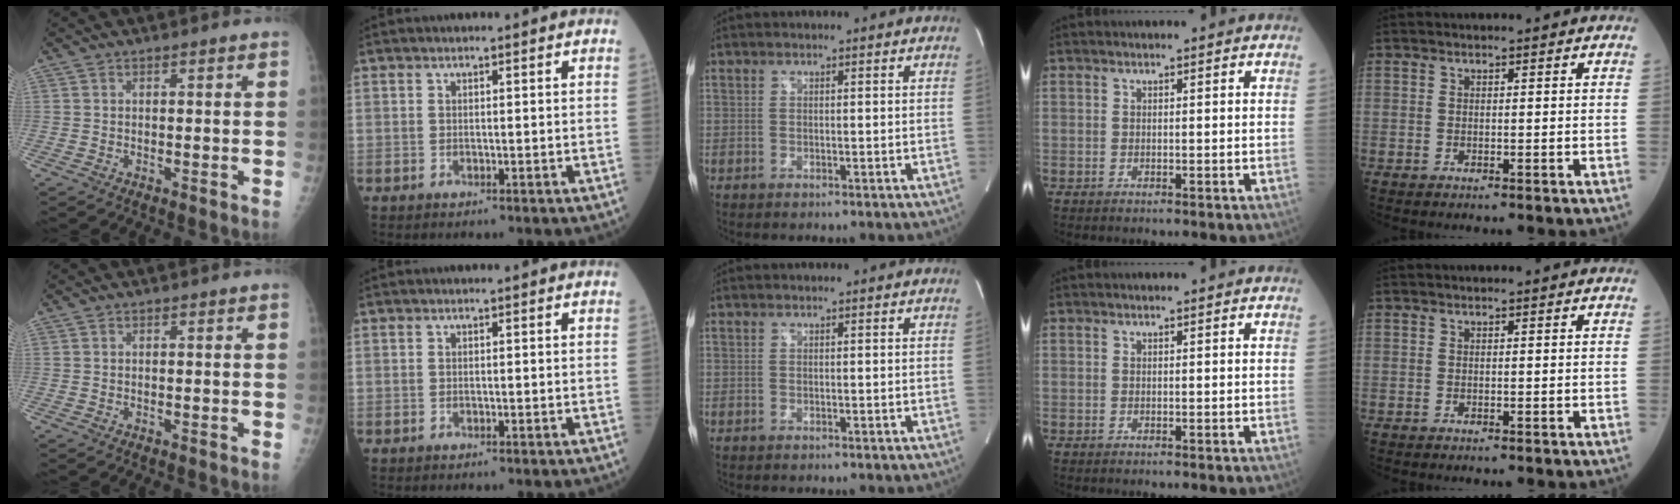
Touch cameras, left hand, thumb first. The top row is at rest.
{}